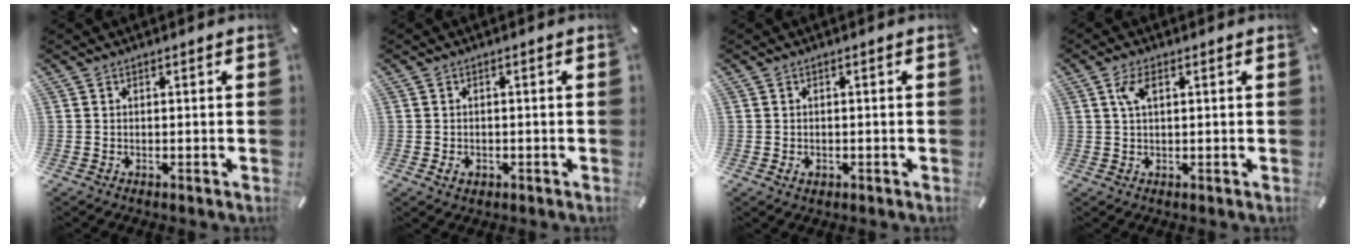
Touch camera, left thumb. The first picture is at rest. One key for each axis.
{"total": 1.7, "fx": -0.7, "fy": 1.3, "fz": 0.9, "tx": -0.017, "ty": 0.002, "tz": -0.012}
{"total": 1.1, "fx": -0.4, "fy": 0.9, "fz": 0.6, "tx": -0.011, "ty": 0.002, "tz": -0.009}
{"total": 4.0, "fx": 1.3, "fy": 1.6, "fz": 3.4, "tx": -0.079, "ty": 0.006, "tz": 0.018}